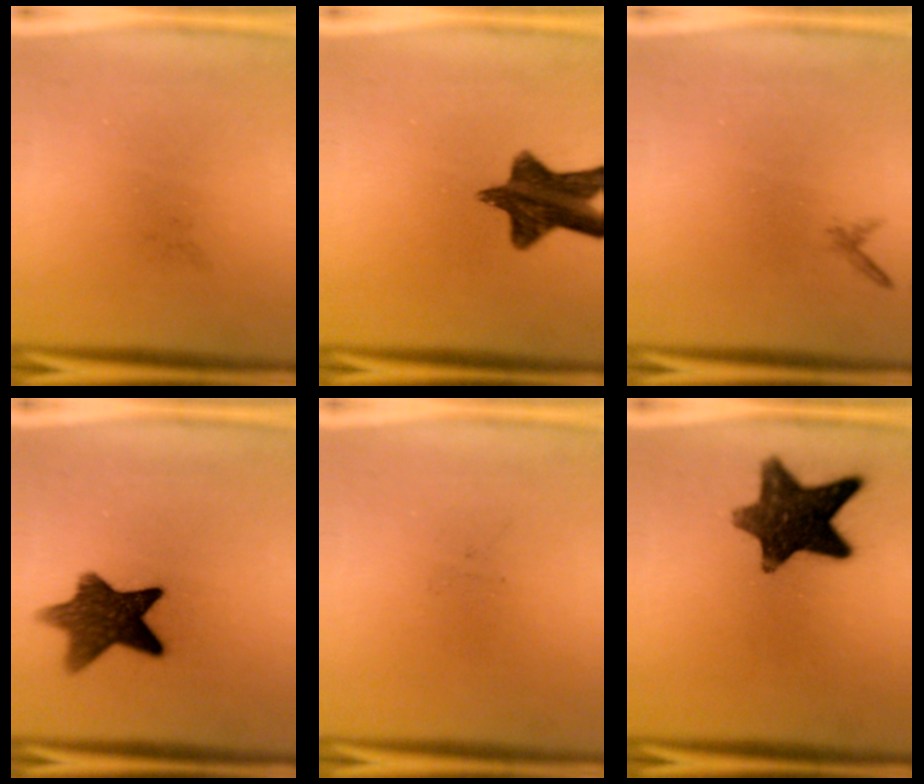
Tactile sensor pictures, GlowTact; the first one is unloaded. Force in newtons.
{"total": 11.8}
{"total": 0.6}
{"total": 11.0}
{"total": 0.0}
{"total": 12.6}